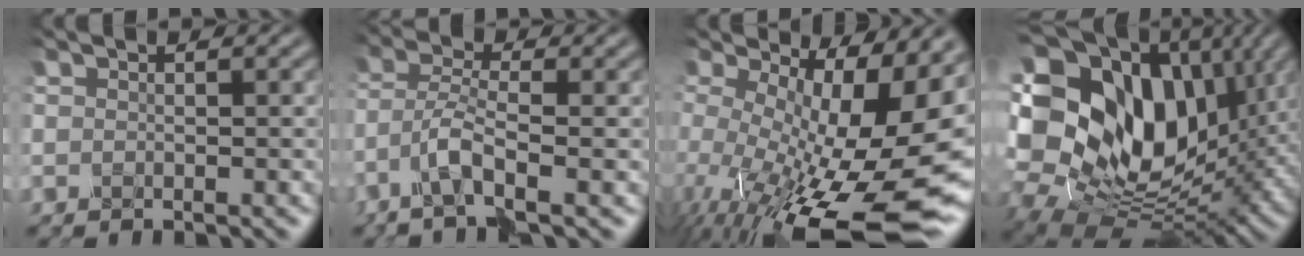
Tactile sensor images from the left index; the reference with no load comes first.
{"total": 2.4, "force": [-1.9, 0.2, 1.4], "torque": [-0.039, 0.014, -0.054]}
{"total": 18.6, "force": [-1.6, 7.9, 16.8], "torque": [-0.231, -0.036, -0.010]}
{"total": 18.5, "force": [5.1, 12.8, 12.3], "torque": [-0.236, 0.028, 0.089]}